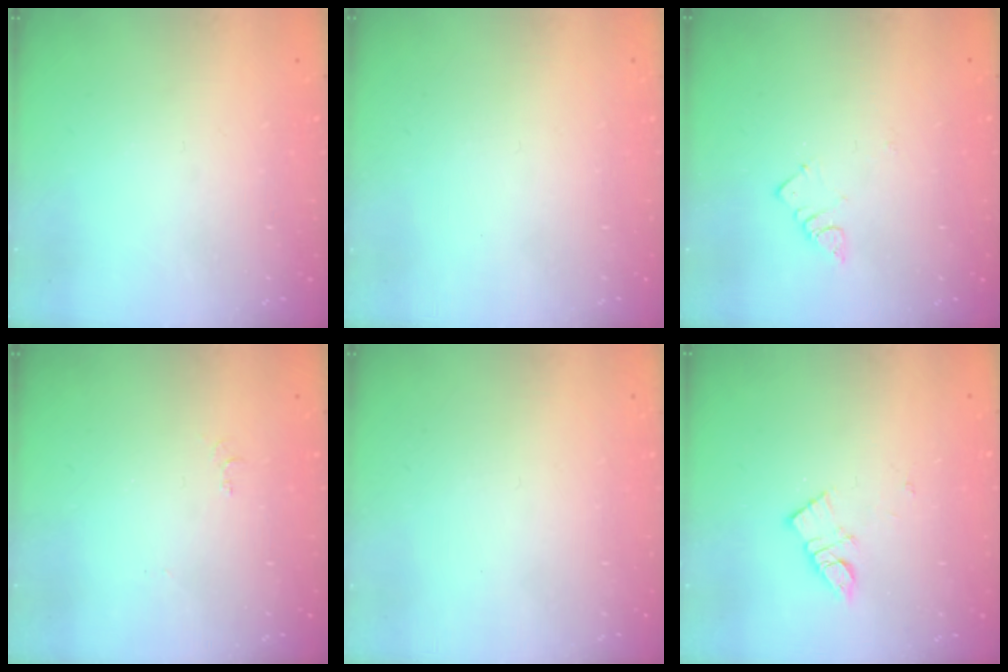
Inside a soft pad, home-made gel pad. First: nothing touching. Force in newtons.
{"total": 1.7, "press": 1.7, "slide": 0.1}
{"total": 3.2, "press": 3.2, "slide": 0.3}
{"total": 6.1, "press": 6.1, "slide": 0.7}
{"total": 1.7, "press": 1.7, "slide": 0.1}
{"total": 8.1, "press": 8.1, "slide": 0.4}